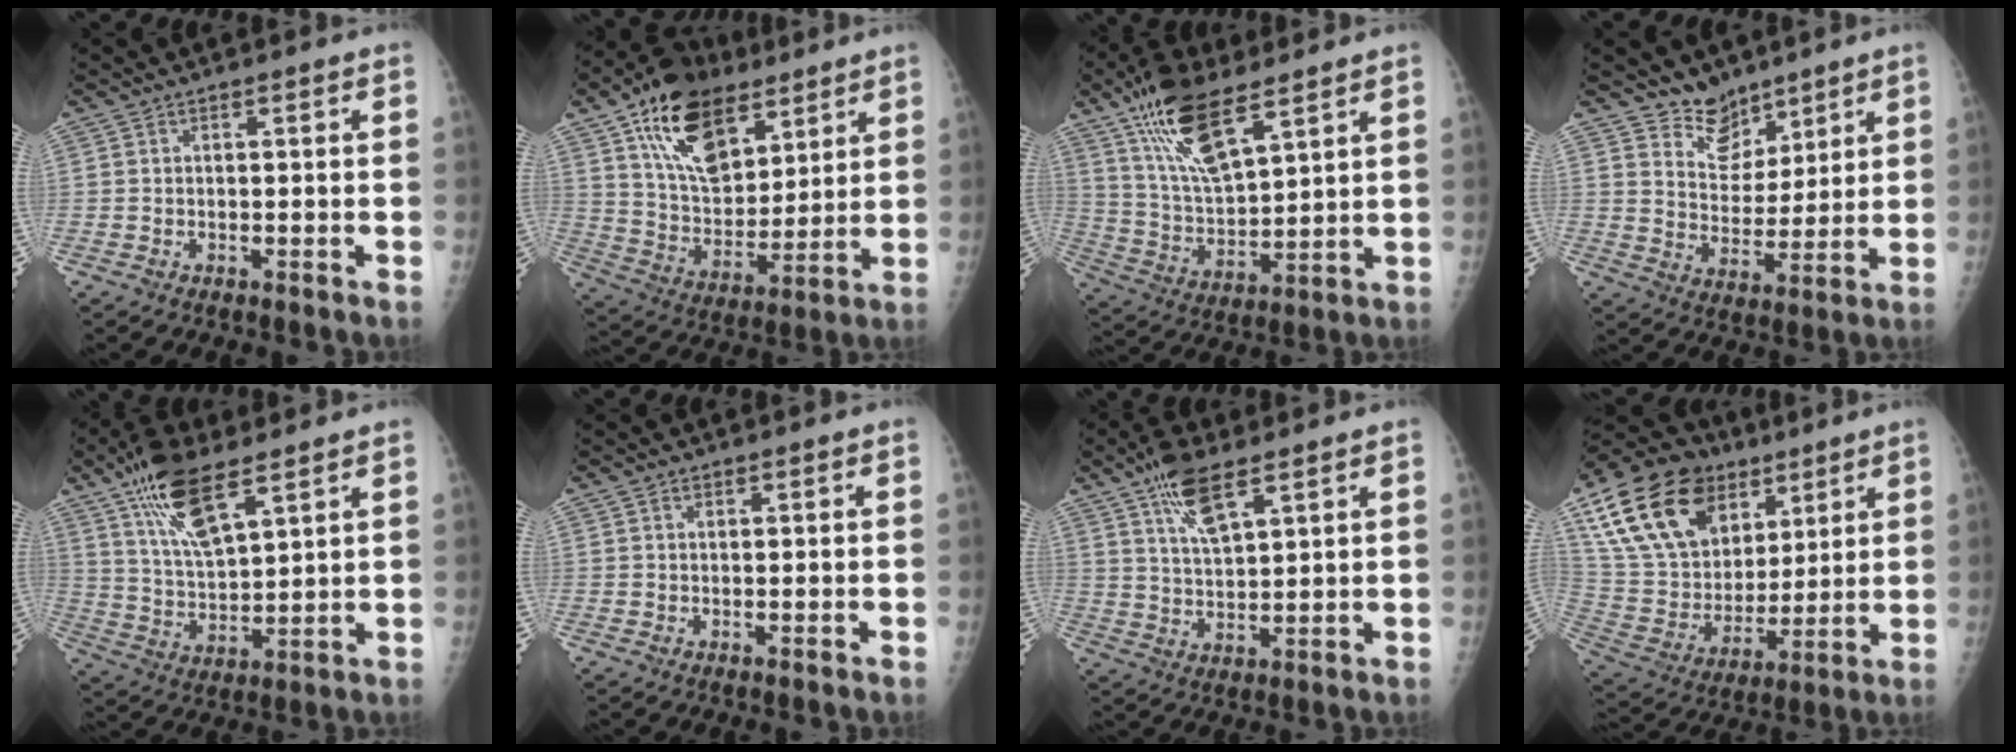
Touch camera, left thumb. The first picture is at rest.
{"total": 19.5, "force": [10.9, 11.1, 11.8], "torque": [-0.159, -0.042, 0.194]}
{"total": 15.3, "force": [9.7, 5.5, 10.6], "torque": [-0.180, -0.041, 0.192]}
{"total": 7.7, "force": [6.3, 4.5, 0.9], "torque": [0.015, -0.057, 0.124]}
{"total": 13.3, "force": [8.1, 4.7, 9.5], "torque": [-0.164, -0.031, 0.159]}
{"total": 0.8, "force": [0.4, 0.7, 0.3], "torque": [-0.002, -0.001, 0.007]}
{"total": 9.1, "force": [5.5, 3.2, 6.4], "torque": [-0.115, -0.021, 0.106]}
{"total": 25.1, "force": [12.7, 16.5, 14.0], "torque": [-0.246, -0.013, 0.235]}